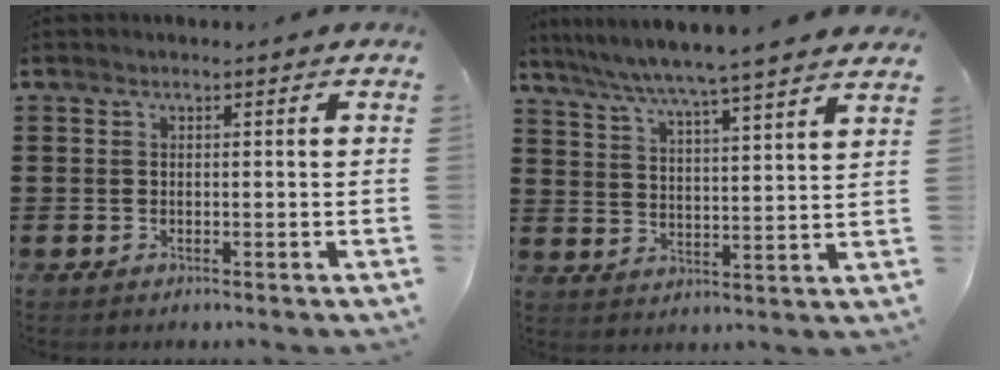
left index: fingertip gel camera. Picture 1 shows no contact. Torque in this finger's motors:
{"motor_torque": [2.14, 0.00, 0.57, 0.21]}